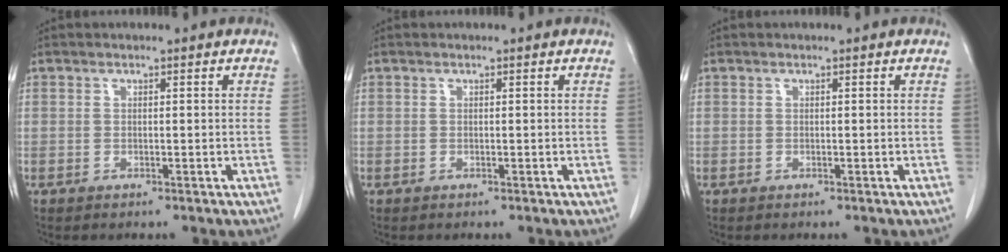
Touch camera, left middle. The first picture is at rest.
{"total": 0.0}
{"total": 0.0}